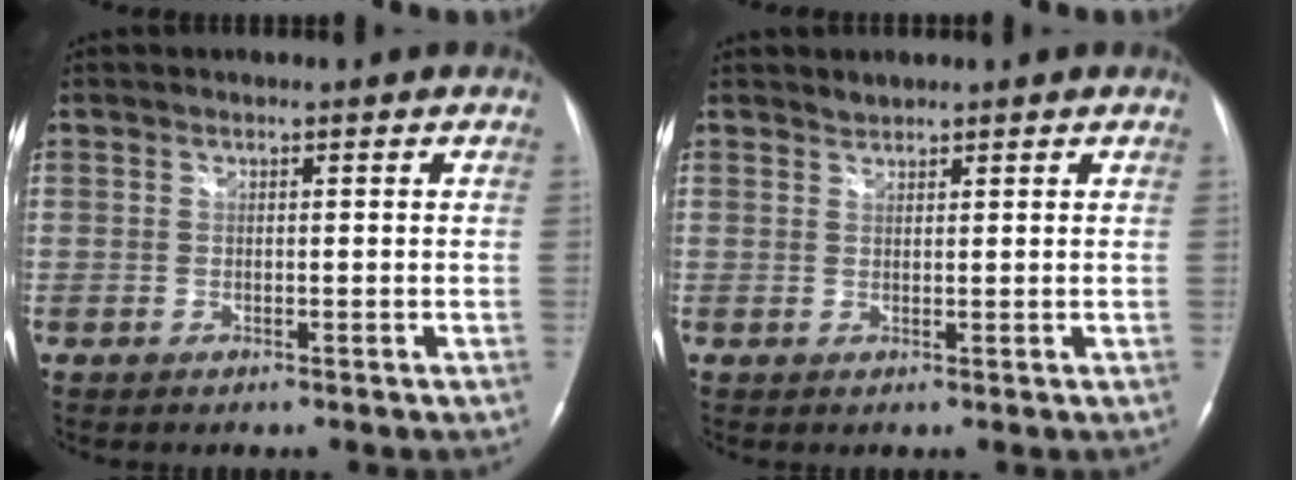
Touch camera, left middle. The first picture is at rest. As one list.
[{"total": 1.0, "force": [1.0, 0.2, -0.1], "torque": [0.000, 0.001, 0.018]}]